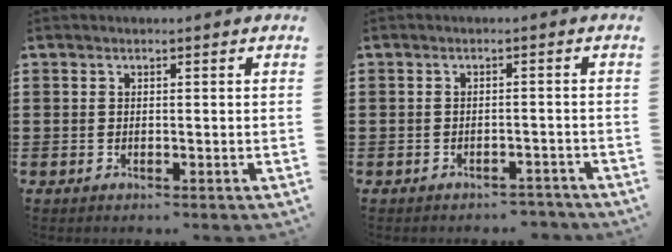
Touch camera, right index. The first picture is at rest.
{"total": 2.1, "force": [-2.1, 0.4, 0.2], "torque": [-0.010, -0.001, -0.043]}